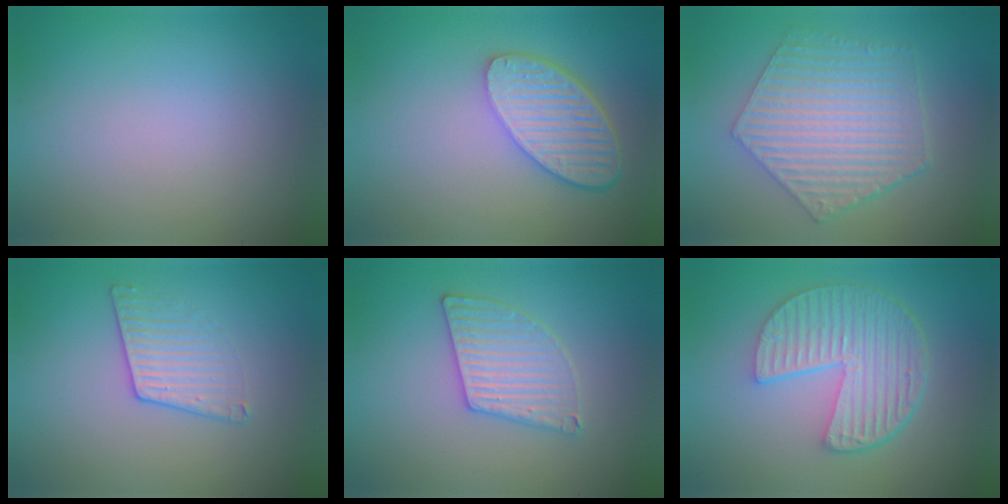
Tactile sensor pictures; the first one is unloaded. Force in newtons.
{"total": 5.7, "press": 4.4, "slide": 3.6}
{"total": 6.3, "press": 4.8, "slide": 4.0}
{"total": 2.0, "press": 1.5, "slide": 1.3}
{"total": 3.2, "press": 3.2, "slide": 0.3}
{"total": 6.2, "press": 4.4, "slide": 4.3}